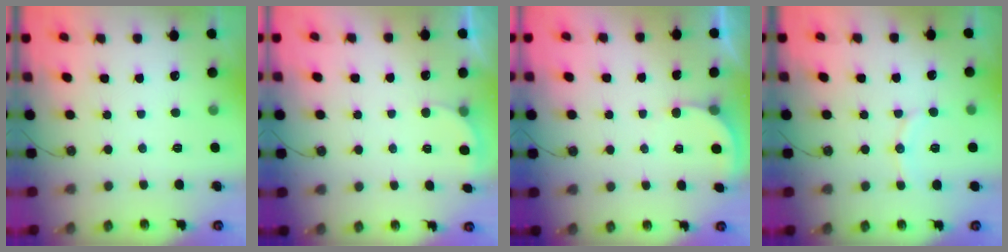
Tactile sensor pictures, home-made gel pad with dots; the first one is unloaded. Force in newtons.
{"total": 2.4, "press": 2.2, "slide": 1.0}
{"total": 2.6, "press": 2.6, "slide": 0.0}
{"total": 6.9, "press": 6.7, "slide": 1.8}